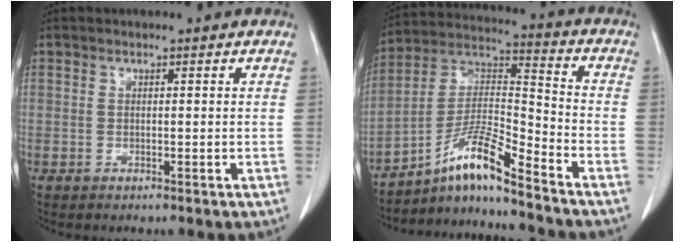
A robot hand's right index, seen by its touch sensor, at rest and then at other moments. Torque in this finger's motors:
{"motor_torque": [0.59, -0.56, 0.42, 0.13]}